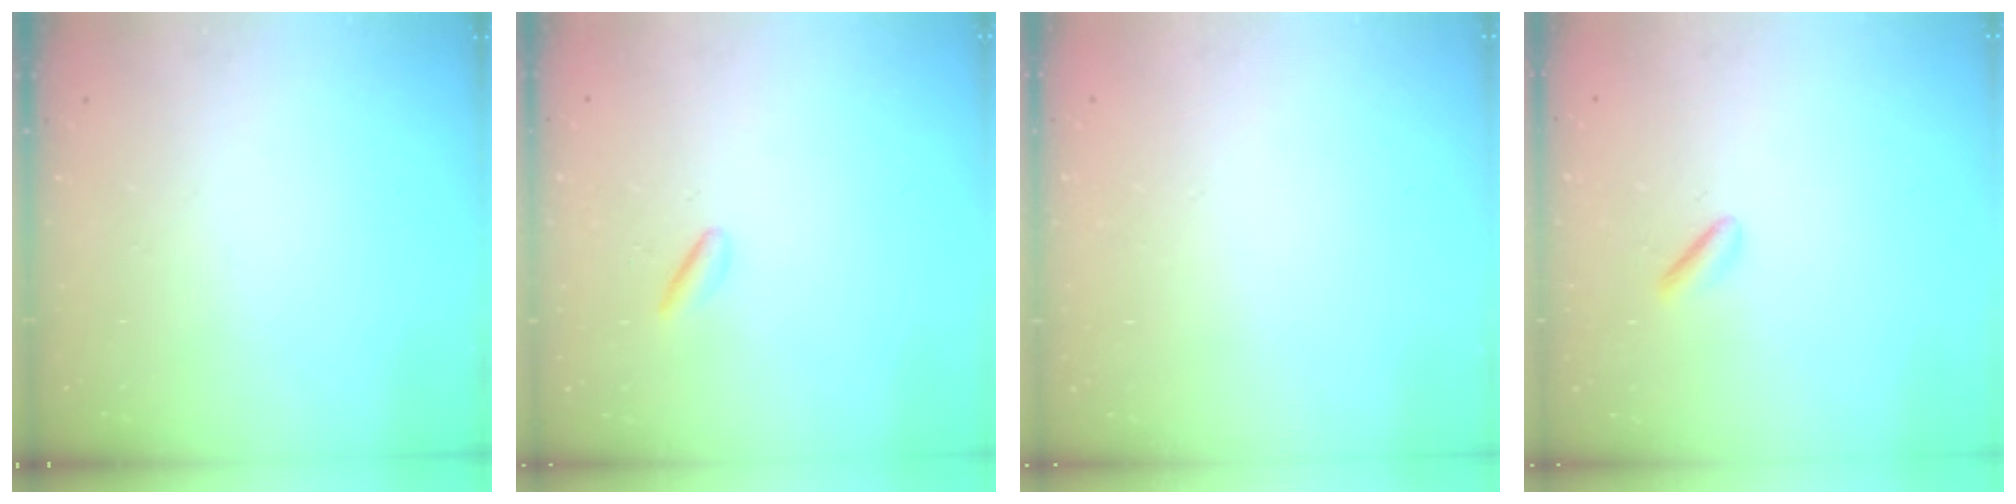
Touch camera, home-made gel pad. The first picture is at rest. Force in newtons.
{"total": 1.6, "press": 1.5, "slide": 0.7}
{"total": 2.2, "press": 2.2, "slide": 0.1}
{"total": 1.4, "press": 1.1, "slide": 0.9}